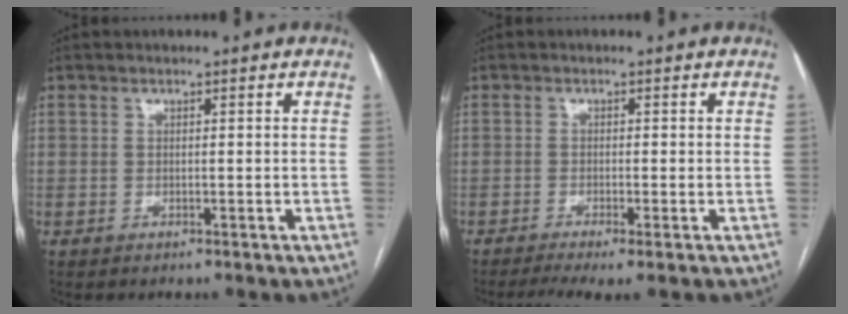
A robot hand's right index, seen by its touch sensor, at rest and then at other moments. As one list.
[{"total": 5.0, "force": [-3.3, 0.3, 3.7], "torque": [-0.064, -0.009, -0.056]}]